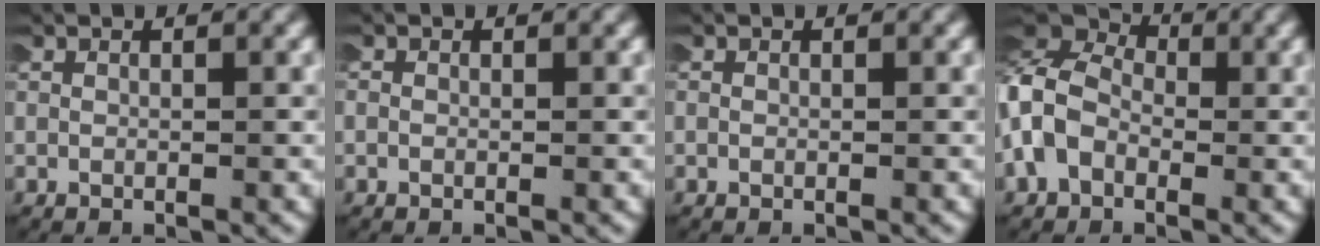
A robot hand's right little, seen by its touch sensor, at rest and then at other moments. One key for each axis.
{"total": 0.6, "fx": -0.1, "fy": 0.5, "fz": 0.2, "tx": -0.005, "ty": 0.001, "tz": -0.004}
{"total": 0.0}
{"total": 8.2, "fx": 0.7, "fy": 7.0, "fz": 4.3, "tx": -0.112, "ty": 0.000, "tz": 0.001}